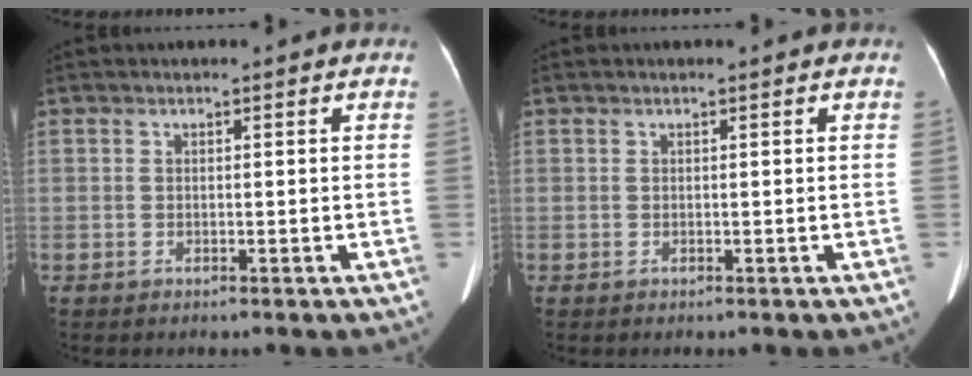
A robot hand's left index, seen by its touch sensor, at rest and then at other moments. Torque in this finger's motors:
{"motor_torque": [-0.01, 0.18, -0.06, -0.02]}